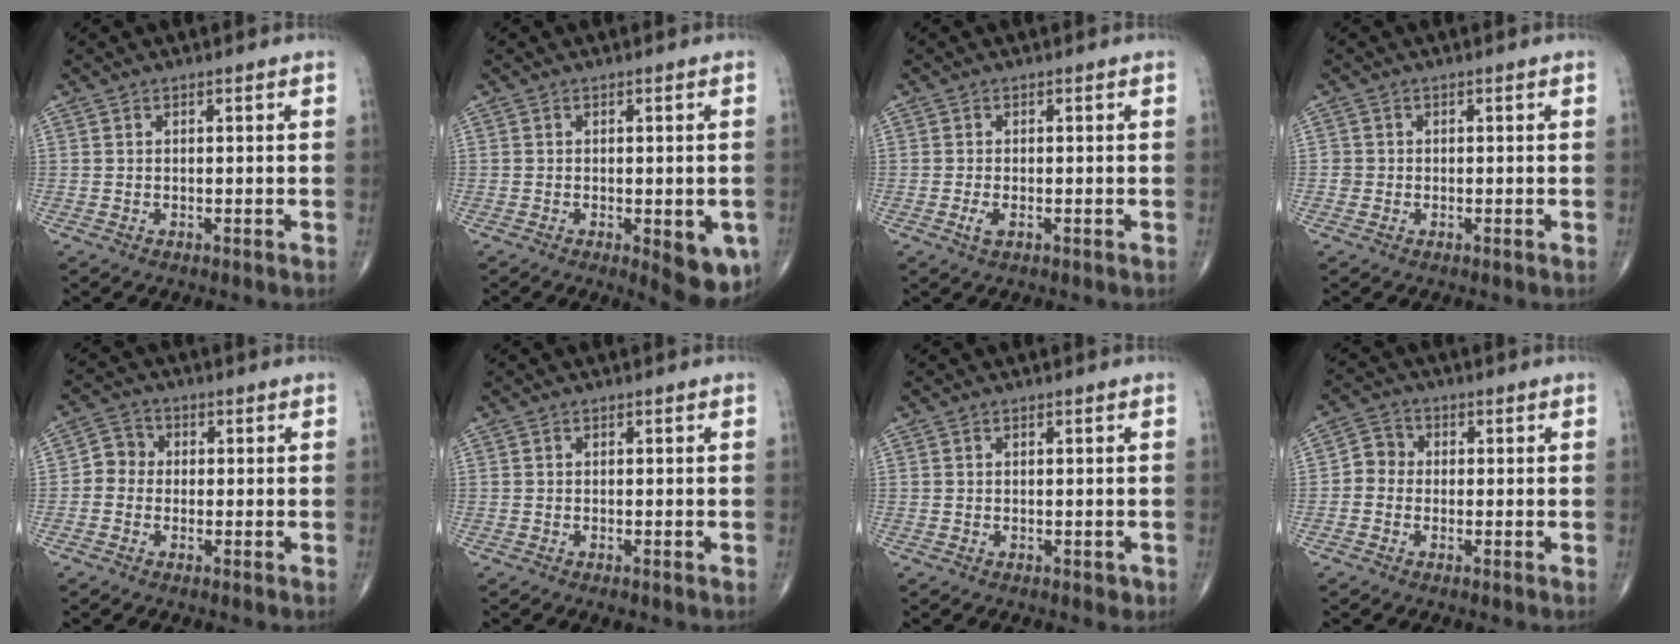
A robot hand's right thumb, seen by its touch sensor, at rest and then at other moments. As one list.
[{"total": 8.1, "force": [-2.5, 3.0, 7.1], "torque": [-0.068, -0.012, -0.026]}, {"total": 1.8, "force": [-0.6, 0.8, 1.5], "torque": [-0.036, -0.002, -0.013]}, {"total": 1.2, "force": [-0.2, 1.2, 0.0], "torque": [0.011, 0.007, -0.008]}, {"total": 3.8, "force": [-0.7, 3.5, 1.5], "torque": [-0.007, 0.011, -0.027]}, {"total": 1.0, "force": [-0.5, 0.3, 0.7], "torque": [-0.015, -0.003, -0.008]}, {"total": 0.9, "force": [-0.3, 0.6, 0.6], "torque": [-0.002, 0.000, -0.003]}, {"total": 3.6, "force": [-0.8, 3.2, 1.4], "torque": [-0.008, 0.010, -0.029]}]